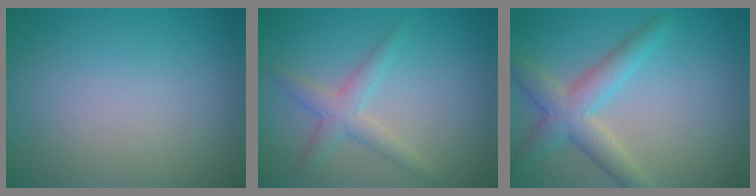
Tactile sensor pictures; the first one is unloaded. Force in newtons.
{"total": 2.5, "press": 2.5, "slide": 0.1}
{"total": 3.5, "press": 3.5, "slide": 0.2}